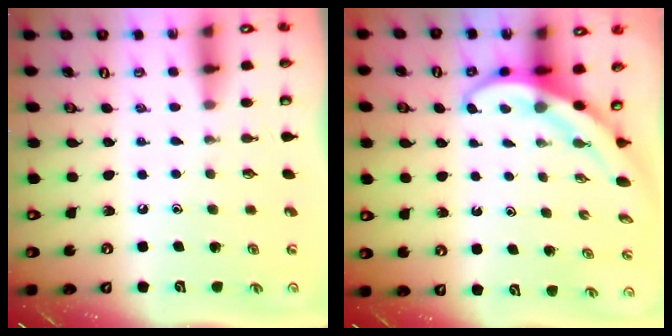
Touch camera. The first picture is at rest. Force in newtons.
{"total": 3.9, "press": 3.9, "slide": 0.6}